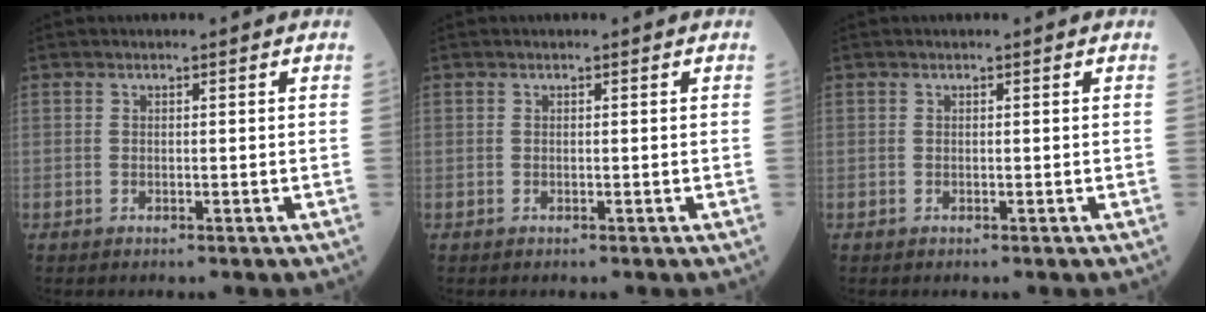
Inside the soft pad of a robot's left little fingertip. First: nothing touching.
{"total": 0.0}
{"total": 0.0}